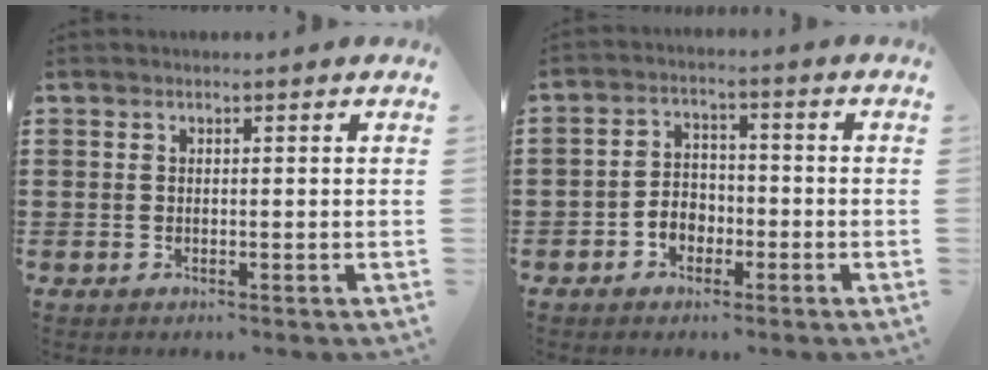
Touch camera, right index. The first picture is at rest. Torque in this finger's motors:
{"motor_torque": [1.08, 1.06, 0.11, 0.04]}